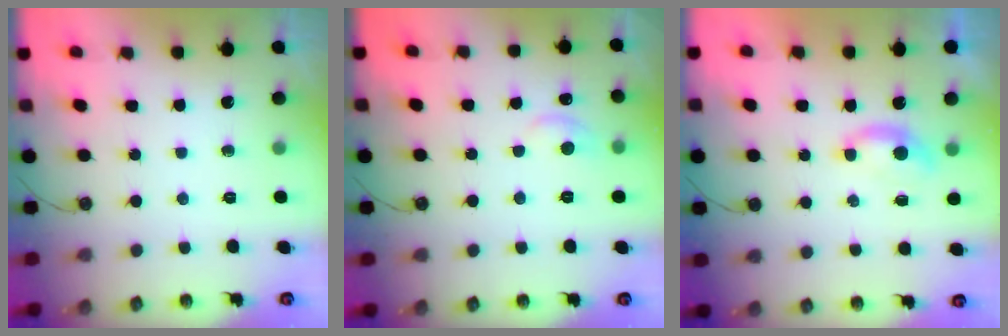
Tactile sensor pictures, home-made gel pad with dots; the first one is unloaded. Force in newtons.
{"total": 1.2, "press": 0.5, "slide": 1.1}
{"total": 1.0, "press": 0.9, "slide": 0.5}